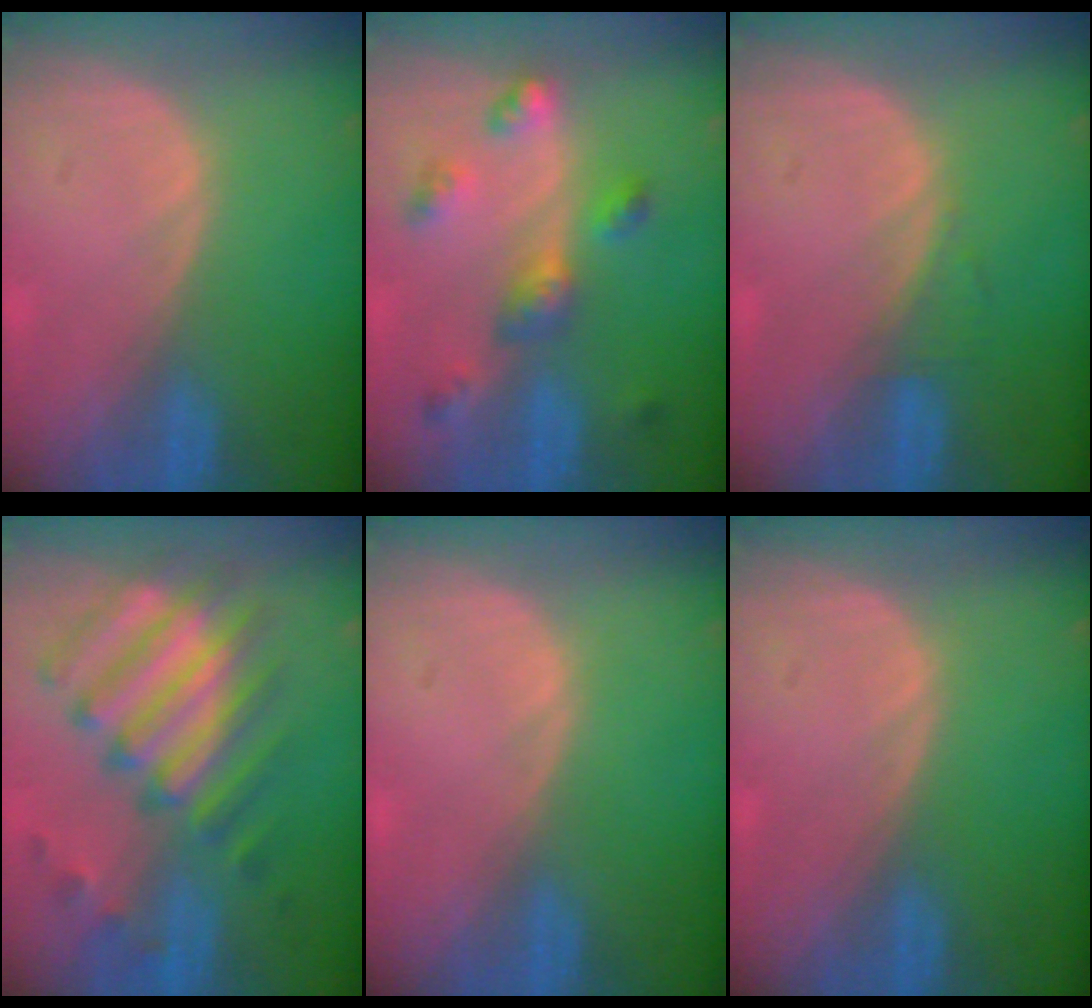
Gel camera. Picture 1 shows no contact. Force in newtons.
{"total": 6.1, "press": 5.7, "slide": 2.2}
{"total": 1.2, "press": 1.2, "slide": 0.1}
{"total": 10.6, "press": 10.2, "slide": 3.1}
{"total": 0.0}
{"total": 0.0}